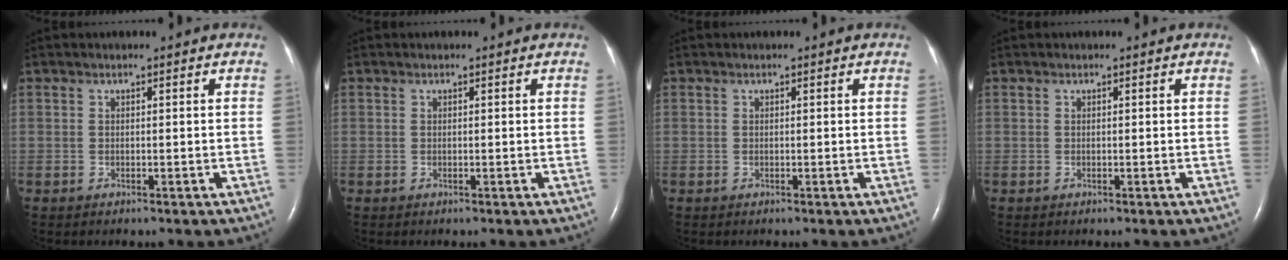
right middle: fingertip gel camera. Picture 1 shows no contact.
{"total": 0.0}
{"total": 0.0}
{"total": 0.0}